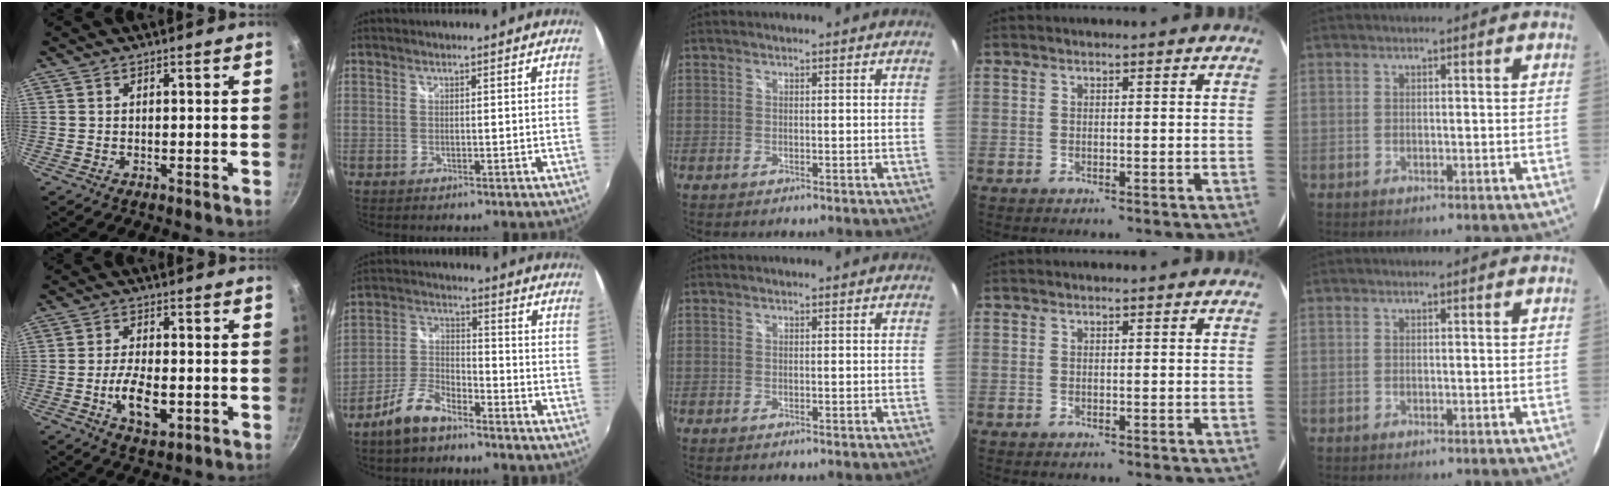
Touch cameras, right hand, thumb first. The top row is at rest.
{"thumb": {"total": 7.9, "force": [-2.1, 3.6, 6.7], "torque": [-0.119, 0.008, -0.036]}, "index": {"total": 8.3, "force": [-6.3, 2.9, 4.6], "torque": [-0.107, 0.009, -0.123]}}